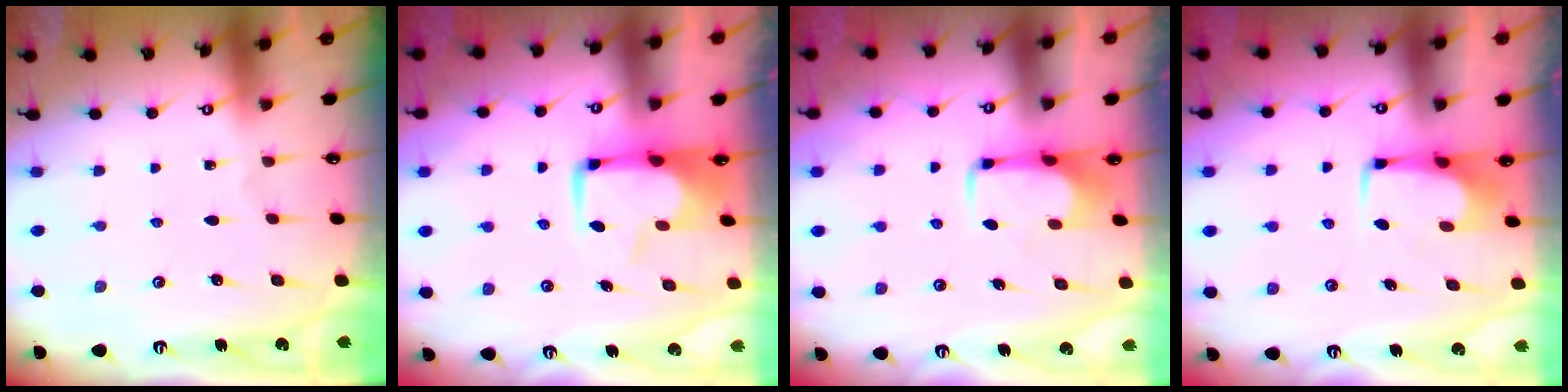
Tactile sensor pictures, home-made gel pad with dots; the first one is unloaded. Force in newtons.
{"total": 0.6, "press": 0.1, "slide": 0.6}
{"total": 1.4, "press": 1.3, "slide": 0.5}
{"total": 1.8, "press": 1.6, "slide": 0.6}